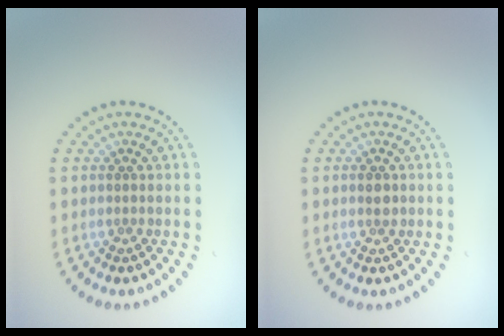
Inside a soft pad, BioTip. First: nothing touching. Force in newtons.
{"total": 1.0, "press": 1.0, "slide": 0.0}